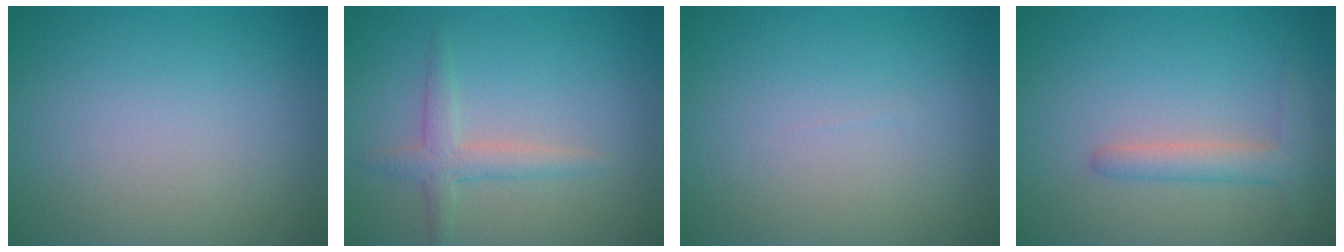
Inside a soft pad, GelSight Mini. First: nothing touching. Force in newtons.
{"total": 2.2, "press": 2.2, "slide": 0.1}
{"total": 0.0}
{"total": 2.4, "press": 2.4, "slide": 0.3}